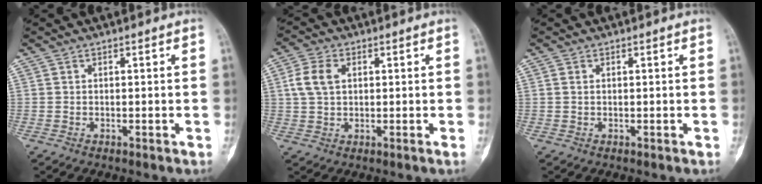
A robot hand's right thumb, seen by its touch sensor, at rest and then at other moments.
{"total": 5.5, "force": [1.3, 3.5, 4.0], "torque": [-0.089, 0.010, 0.023]}
{"total": 0.6, "force": [0.2, 0.4, 0.4], "torque": [-0.009, 0.003, 0.003]}